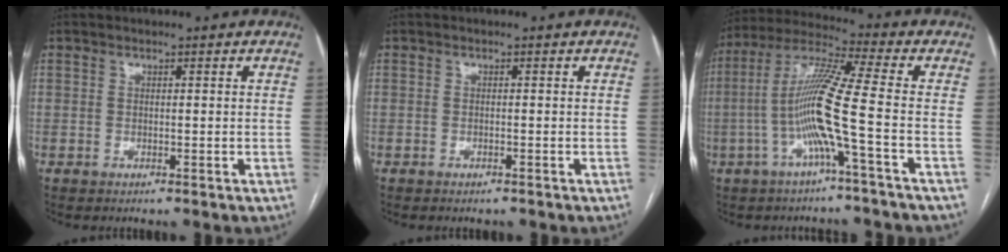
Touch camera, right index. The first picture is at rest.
{"total": 0.7, "force": [-0.6, 0.3, 0.2], "torque": [-0.010, -0.001, -0.007]}
{"total": 11.4, "force": [-3.2, -1.4, 10.9], "torque": [-0.222, 0.007, -0.069]}